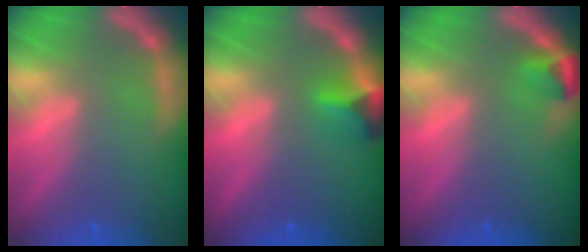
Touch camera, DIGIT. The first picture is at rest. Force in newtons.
{"total": 2.9}
{"total": 1.9}